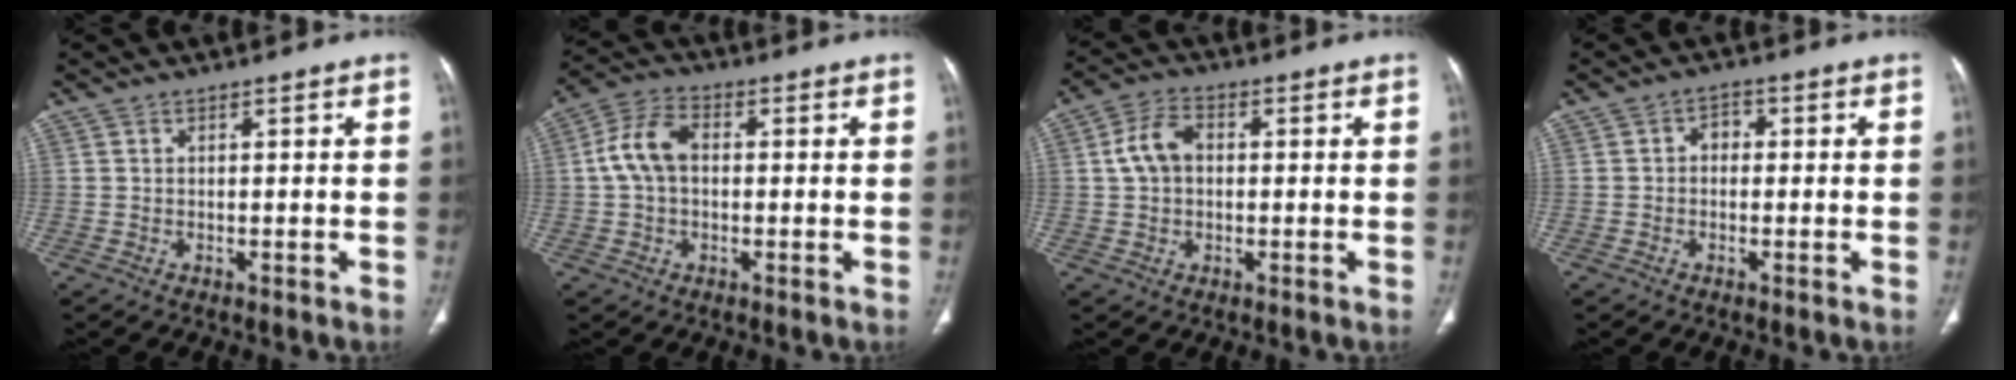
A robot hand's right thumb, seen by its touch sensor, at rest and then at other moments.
{"total": 8.1, "force": [0.4, 5.4, 6.1], "torque": [-0.119, 0.025, 0.001]}
{"total": 6.5, "force": [0.7, 4.6, 4.6], "torque": [-0.087, 0.018, 0.007]}
{"total": 2.6, "force": [-0.1, 2.1, 1.5], "torque": [-0.008, 0.011, -0.013]}